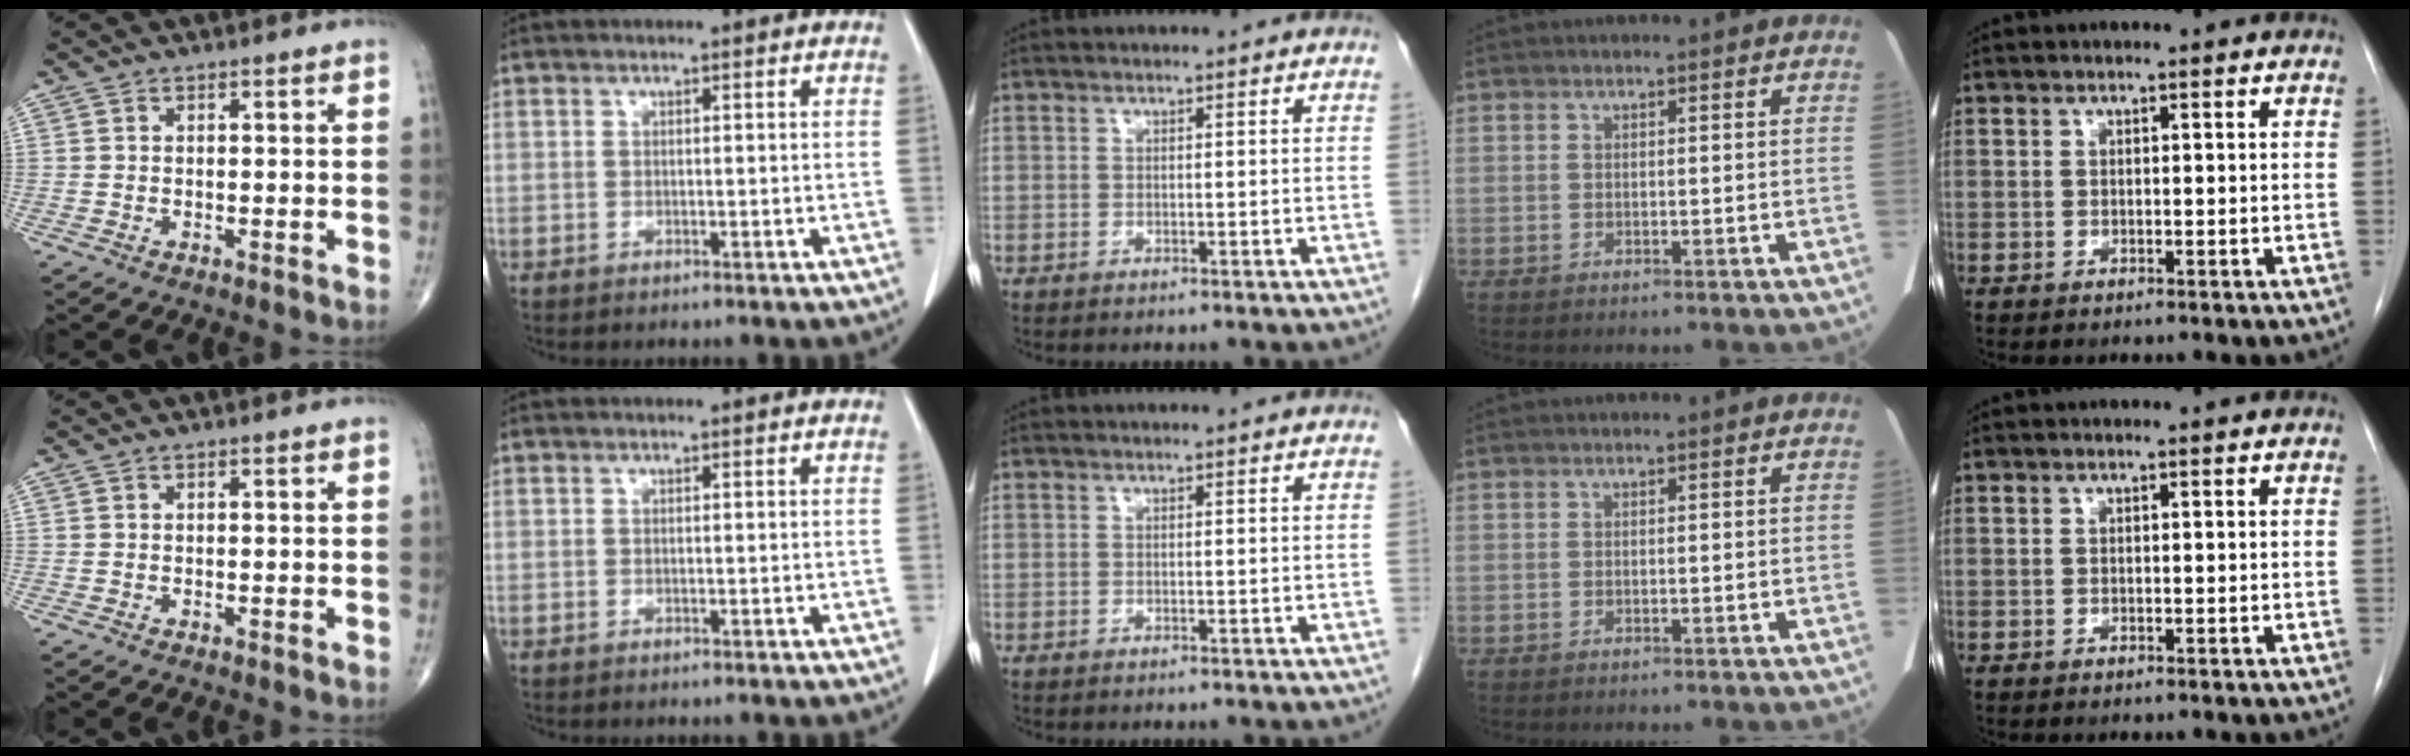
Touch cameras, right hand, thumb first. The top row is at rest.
{}